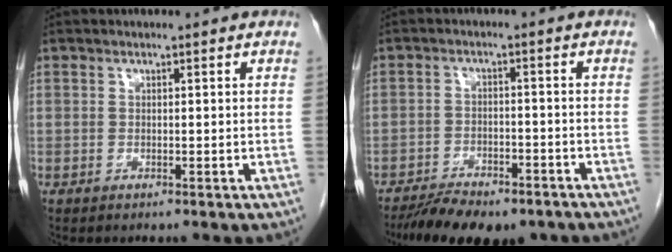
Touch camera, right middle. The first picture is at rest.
{"total": 11.2, "force": [-9.0, 3.8, 5.6], "torque": [-0.077, -0.002, -0.134]}